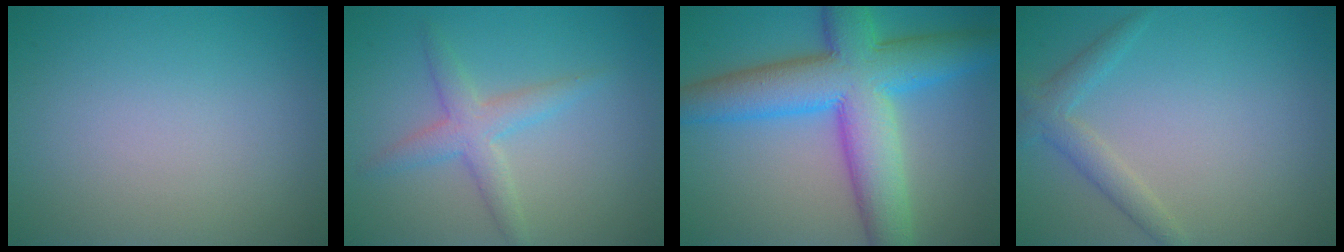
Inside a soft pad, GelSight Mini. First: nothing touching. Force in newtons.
{"total": 2.9, "press": 2.9, "slide": 0.0}
{"total": 11.1, "press": 11.1, "slide": 0.1}
{"total": 2.2, "press": 2.2, "slide": 0.1}